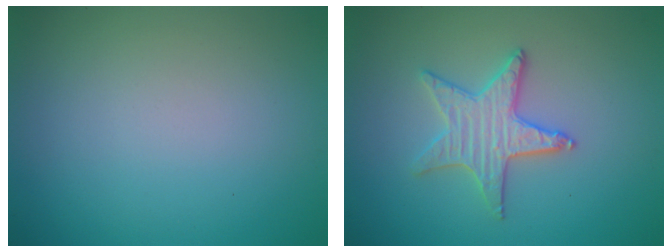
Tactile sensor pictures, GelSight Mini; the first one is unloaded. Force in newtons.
{"total": 3.1, "press": 3.1, "slide": 0.4}